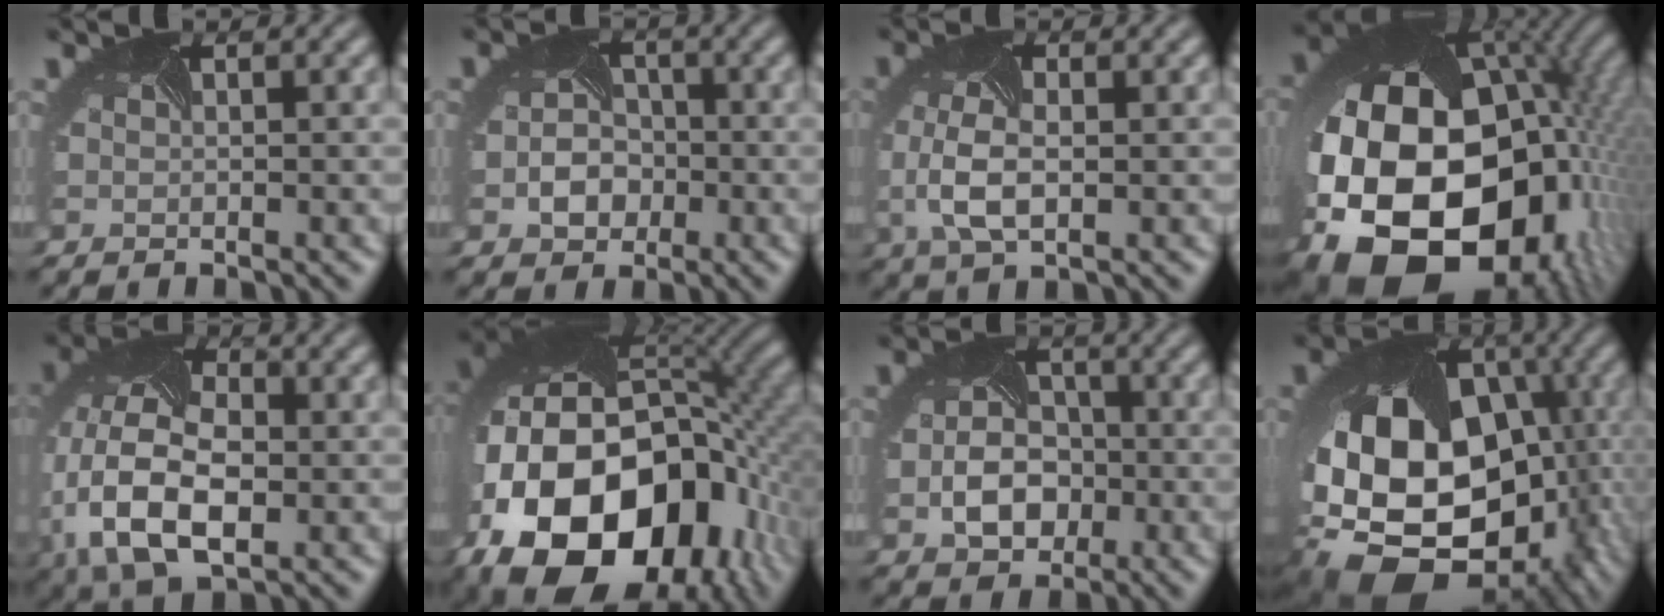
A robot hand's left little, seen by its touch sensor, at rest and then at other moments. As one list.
[{"total": 3.3, "force": [-1.5, 2.6, 1.4], "torque": [-0.027, -0.004, -0.021]}, {"total": 4.0, "force": [-0.9, 2.1, 3.3], "torque": [-0.091, -0.004, -0.009]}, {"total": 23.6, "force": [-5.2, 17.4, 15.2], "torque": [-0.316, -0.086, -0.068]}, {"total": 12.3, "force": [-2.8, 7.9, 9.0], "torque": [-0.218, -0.028, -0.036]}, {"total": 19.8, "force": [-6.7, 13.6, 12.7], "torque": [-0.283, -0.043, -0.088]}, {"total": 4.6, "force": [-1.5, 3.5, 2.7], "torque": [-0.060, -0.010, -0.015]}, {"total": 18.3, "force": [-5.6, 13.0, 11.6], "torque": [-0.220, -0.035, -0.070]}]